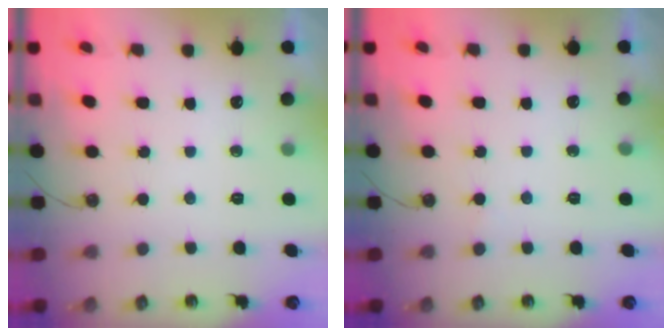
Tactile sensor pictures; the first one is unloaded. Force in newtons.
{"total": 5.5, "press": 5.5, "slide": 0.4}